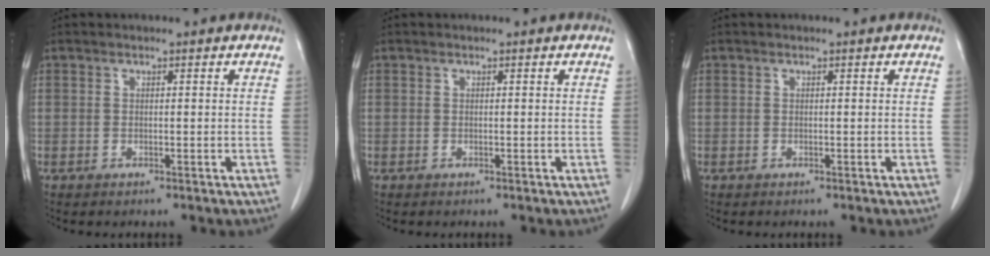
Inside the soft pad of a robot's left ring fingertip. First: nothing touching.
{"total": 0.0}
{"total": 0.0}